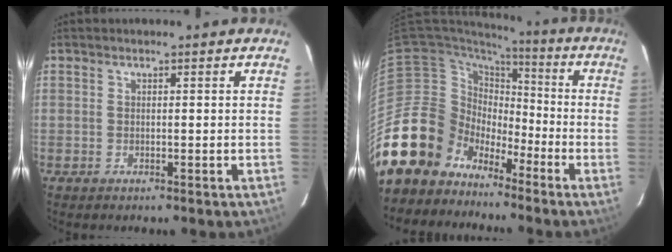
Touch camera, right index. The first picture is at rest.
{"total": 14.9, "force": [-10.0, 10.8, 2.2], "torque": [-0.067, 0.032, -0.178]}